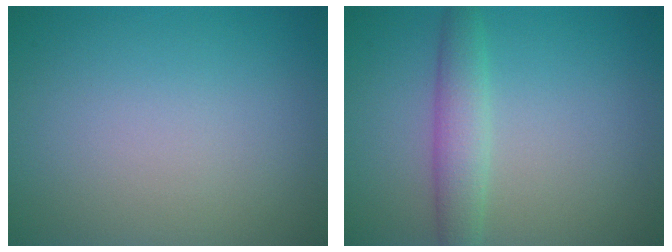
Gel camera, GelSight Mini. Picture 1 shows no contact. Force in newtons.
{"total": 3.0, "press": 3.0, "slide": 0.0}